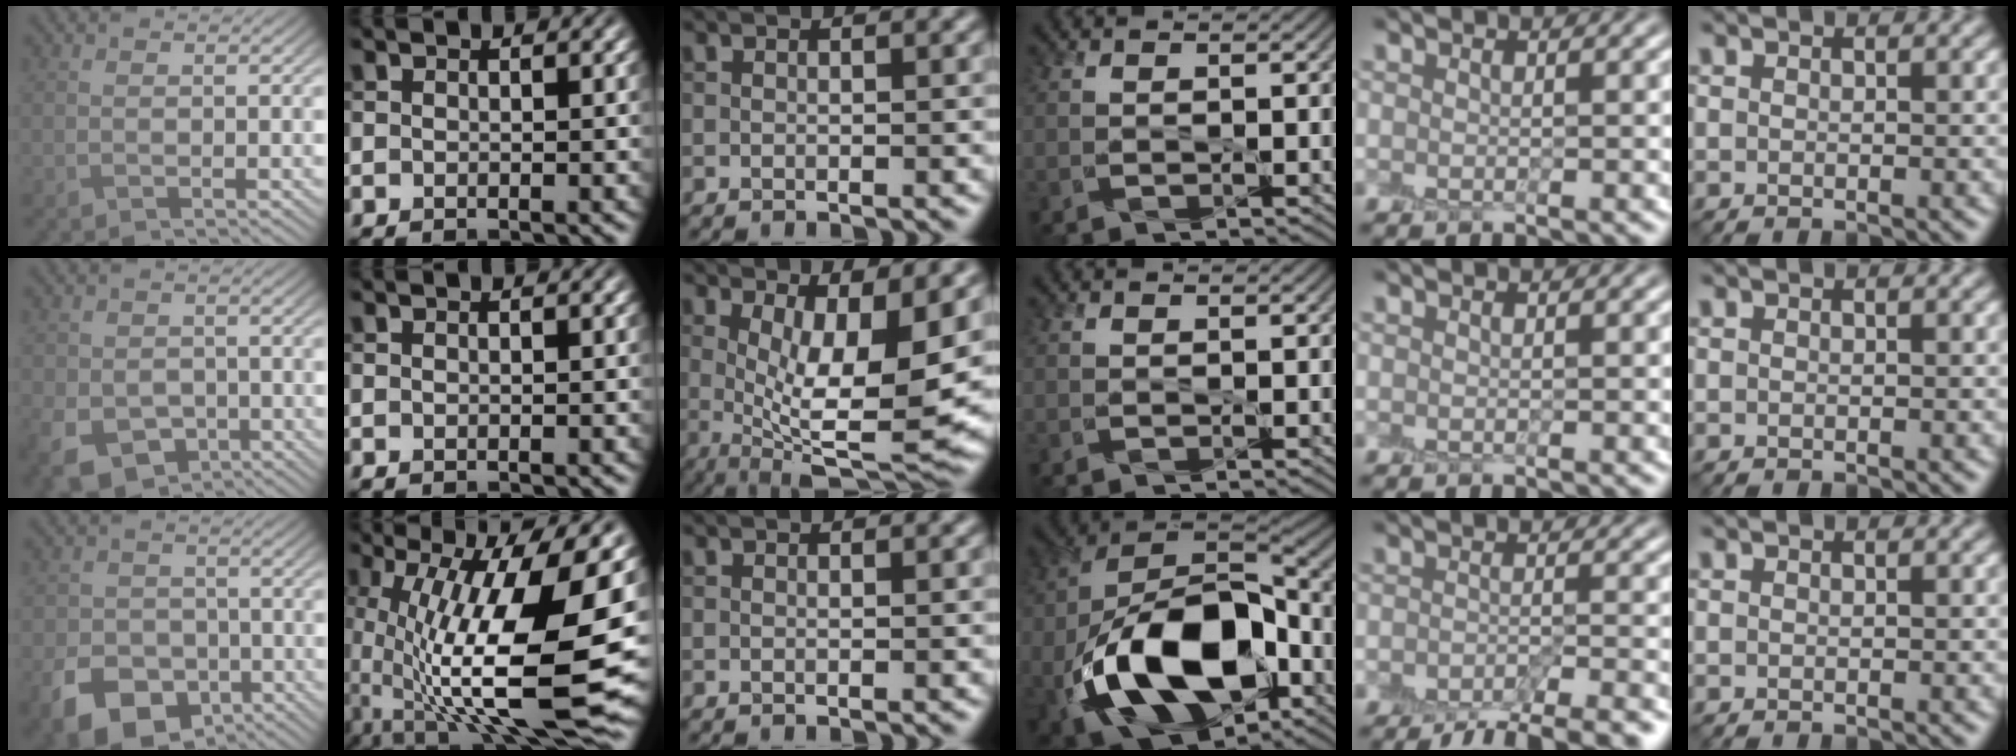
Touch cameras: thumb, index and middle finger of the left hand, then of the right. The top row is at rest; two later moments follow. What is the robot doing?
{"motion": "peel", "object": "shipping label"}